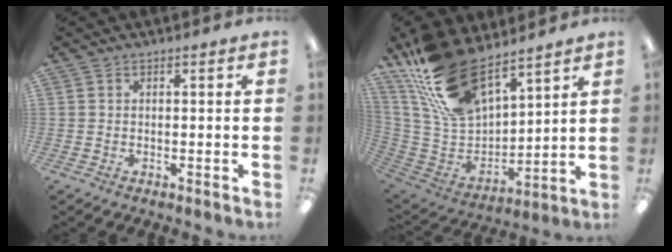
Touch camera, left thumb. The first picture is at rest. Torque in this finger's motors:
{"motor_torque": [0.42, 0.42, 1.28, -1.49, 0.27]}